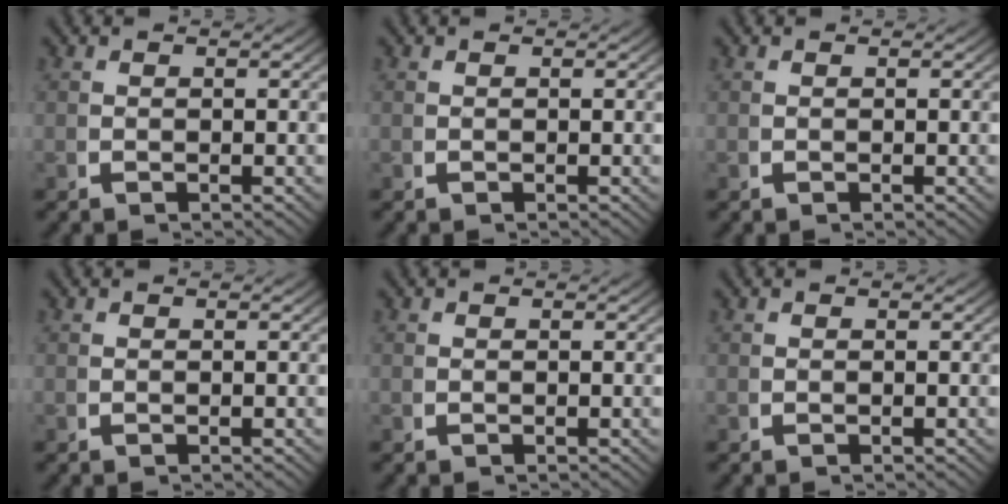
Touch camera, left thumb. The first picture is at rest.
{"total": 0.0}
{"total": 0.0}
{"total": 0.0}
{"total": 0.0}
{"total": 0.0}